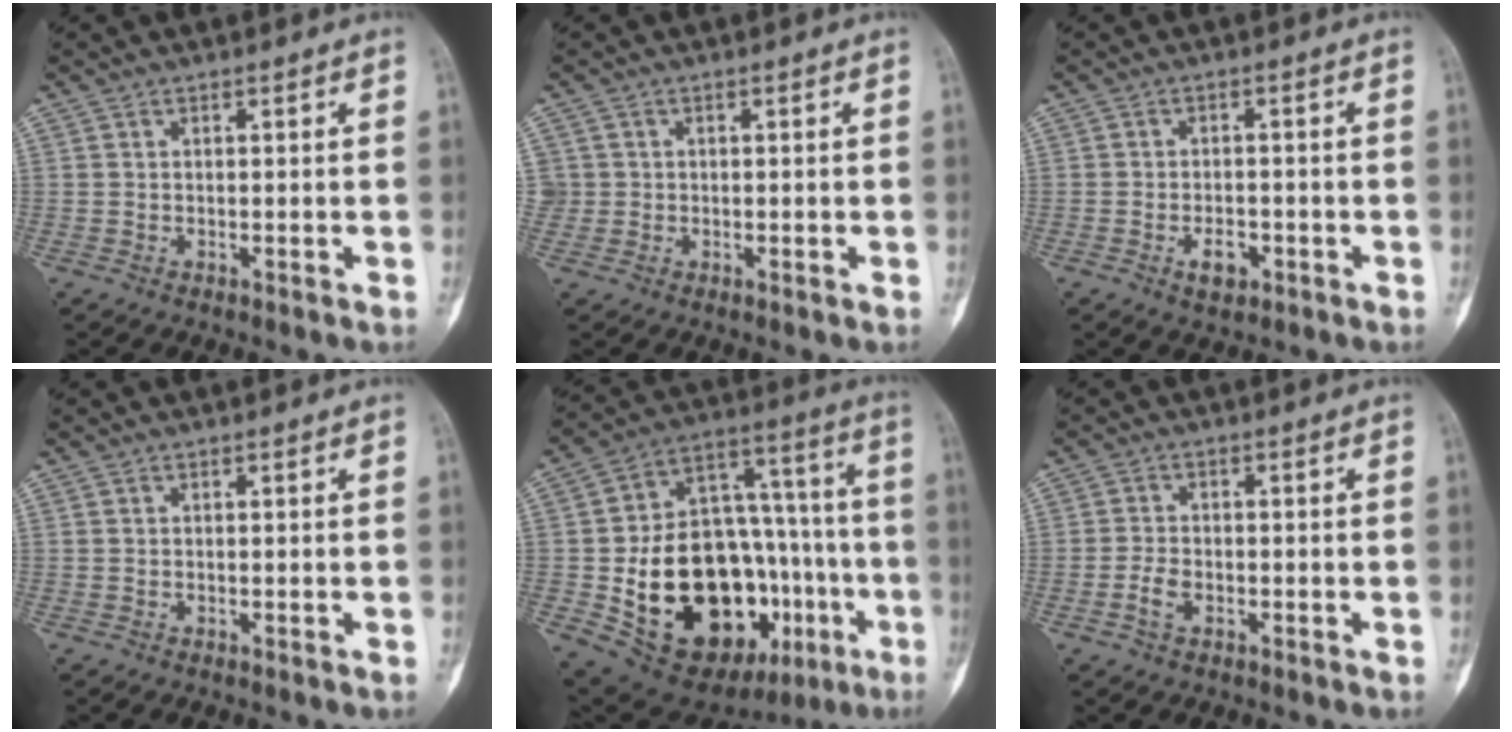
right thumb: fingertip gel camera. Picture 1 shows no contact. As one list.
[{"total": 2.1, "force": [0.2, 2.0, 0.1], "torque": [0.012, 0.005, 0.005]}, {"total": 3.7, "force": [-1.7, 2.2, 2.5], "torque": [-0.032, 0.007, -0.024]}, {"total": 0.0}, {"total": 32.4, "force": [-9.4, 18.4, 25.0], "torque": [-0.373, 0.038, -0.120]}, {"total": 3.1, "force": [-1.3, 2.0, 2.1], "torque": [-0.042, 0.011, -0.026]}]